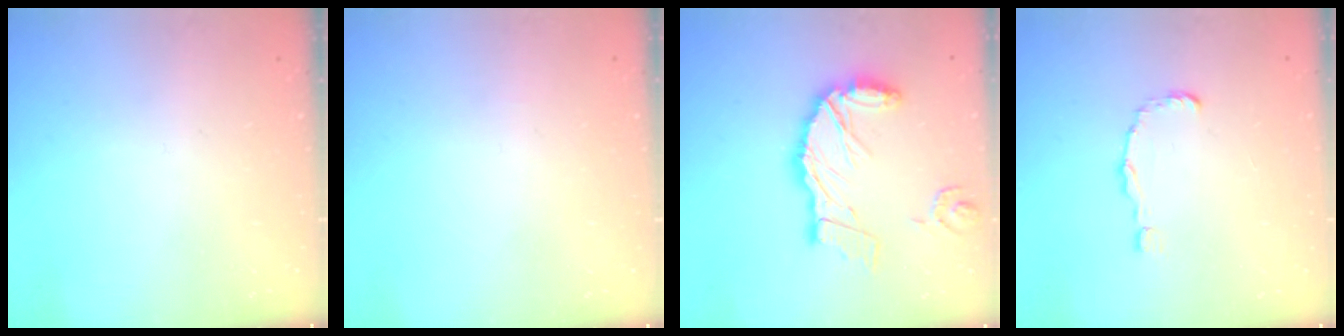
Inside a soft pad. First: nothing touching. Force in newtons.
{"total": 0.0}
{"total": 16.6, "press": 16.5, "slide": 1.9}
{"total": 1.5, "press": 1.5, "slide": 0.1}